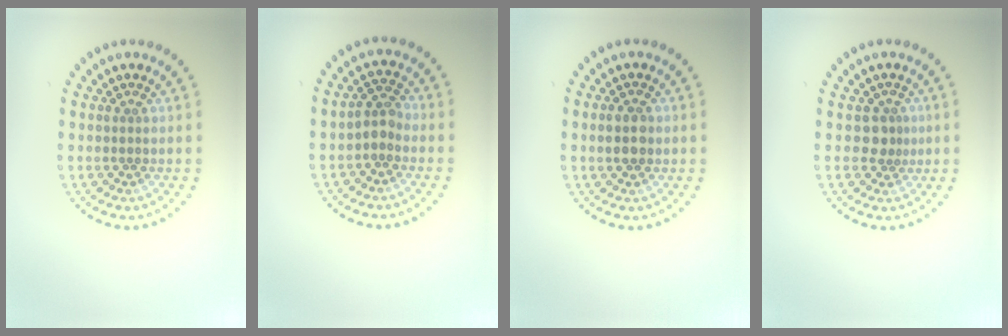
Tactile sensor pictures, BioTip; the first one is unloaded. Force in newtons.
{"total": 1.9, "press": 1.7, "slide": 0.9}
{"total": 2.6, "press": 2.6, "slide": 0.2}
{"total": 1.5, "press": 1.1, "slide": 1.1}